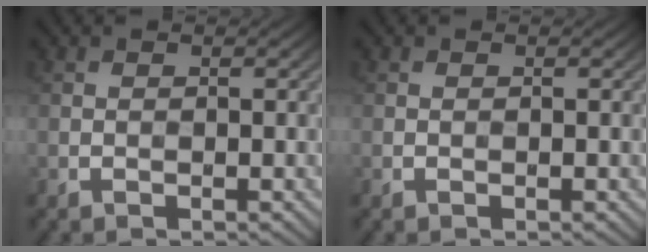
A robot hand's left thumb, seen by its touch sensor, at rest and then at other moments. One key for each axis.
{"total": 0.0}